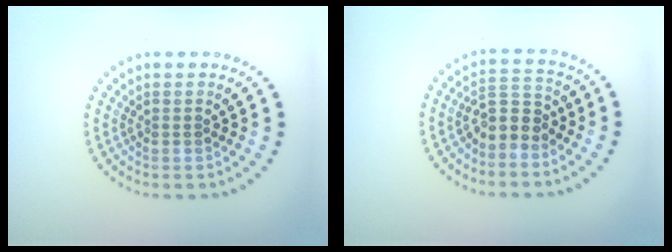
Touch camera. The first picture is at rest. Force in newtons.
{"total": 2.9, "press": 2.6, "slide": 1.3}